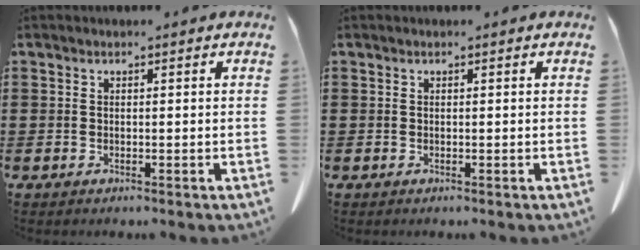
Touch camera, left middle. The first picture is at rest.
{"total": 0.0}